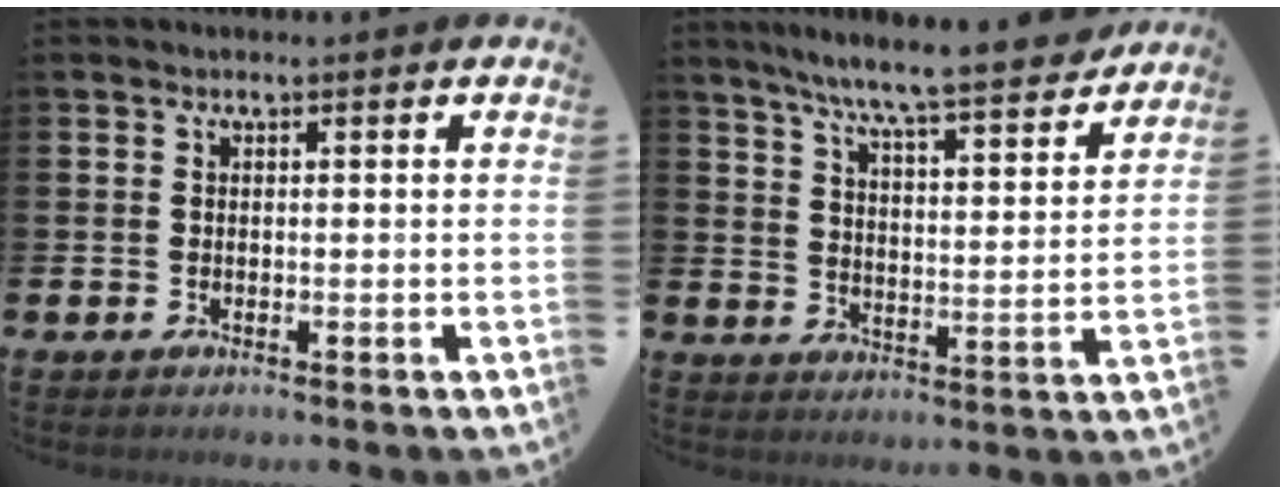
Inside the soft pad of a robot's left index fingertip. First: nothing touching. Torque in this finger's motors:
{"motor_torque": [1.04, -1.11, 0.76, 0.21]}